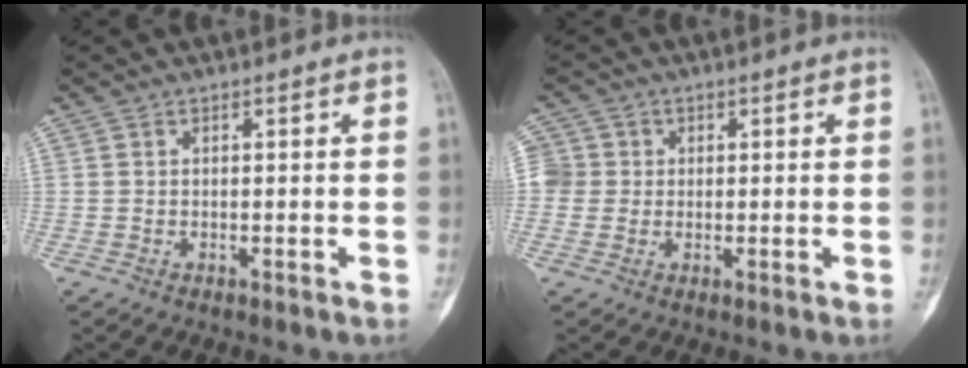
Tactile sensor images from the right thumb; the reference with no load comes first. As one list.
[{"total": 4.2, "force": [0.2, 4.1, 0.6], "torque": [0.011, 0.009, -0.002]}]